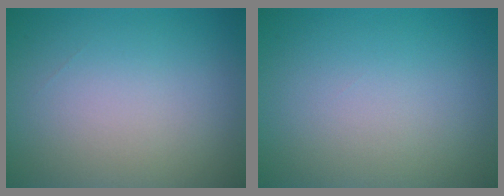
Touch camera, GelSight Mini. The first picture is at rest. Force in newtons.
{"total": 0.0}